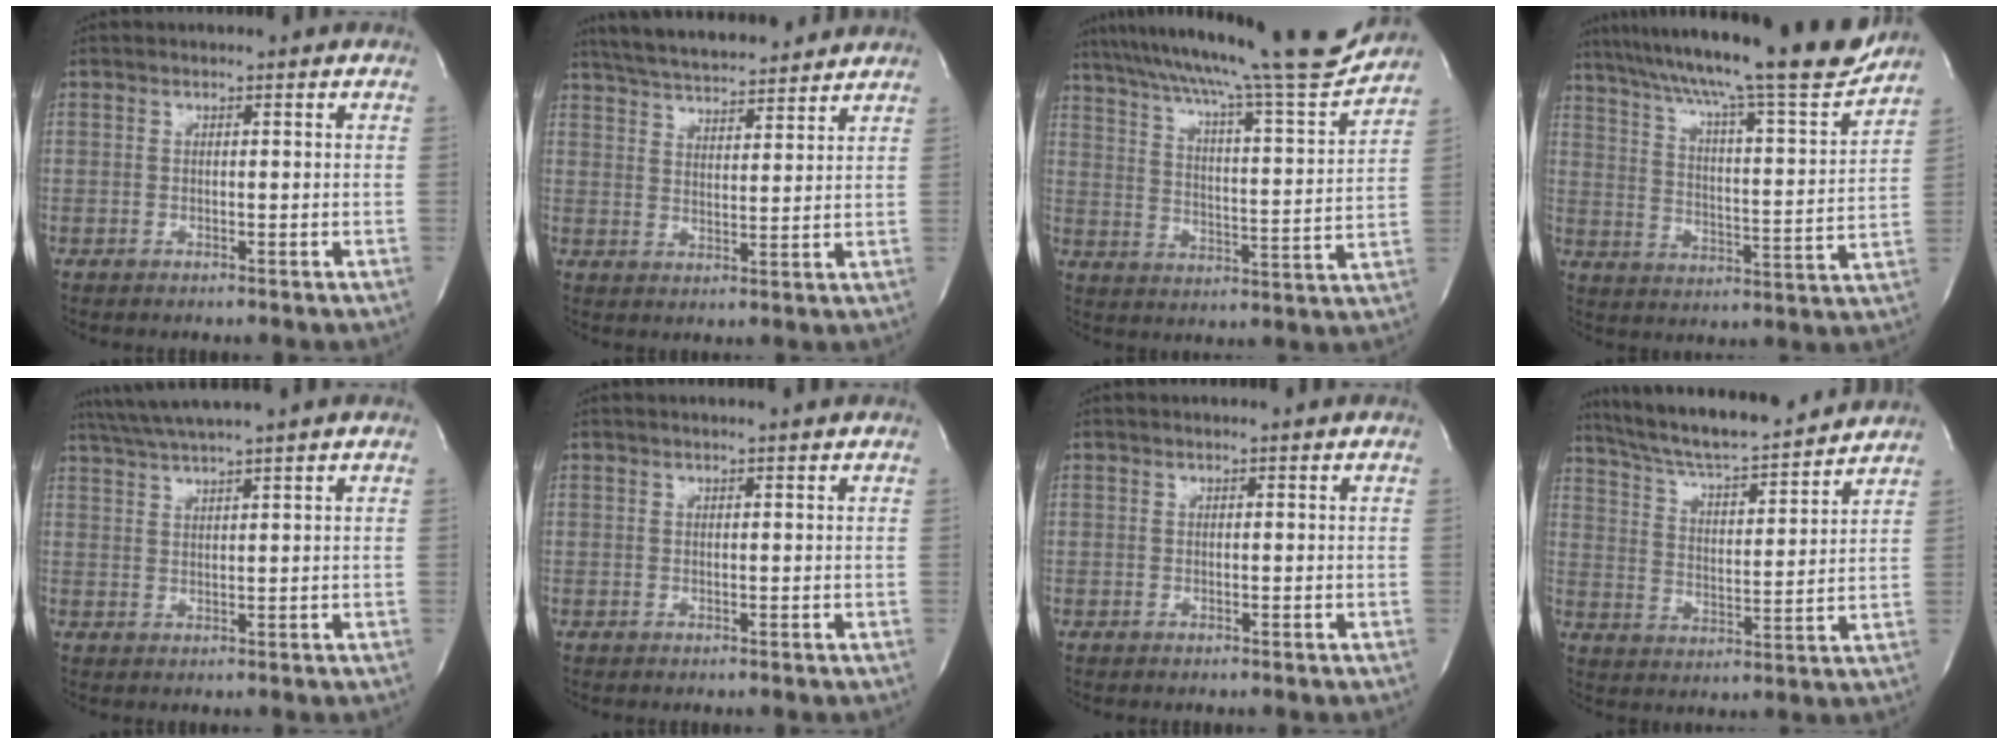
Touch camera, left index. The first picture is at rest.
{"total": 14.7, "force": [13.4, 2.3, 5.6], "torque": [-0.099, 0.027, 0.207]}
{"total": 23.3, "force": [20.6, 0.1, 10.9], "torque": [-0.191, -0.027, 0.295]}
{"total": 23.8, "force": [20.3, 1.2, 12.4], "torque": [-0.214, -0.019, 0.291]}
{"total": 6.7, "force": [5.7, -1.5, 3.2], "torque": [-0.058, 0.018, 0.102]}
{"total": 2.0, "force": [1.8, -0.3, 0.9], "torque": [-0.014, 0.007, 0.025]}
{"total": 0.8, "force": [0.8, -0.1, 0.3], "torque": [-0.009, 0.000, 0.012]}
{"total": 17.9, "force": [16.2, 1.6, 7.4], "torque": [-0.129, 0.011, 0.254]}